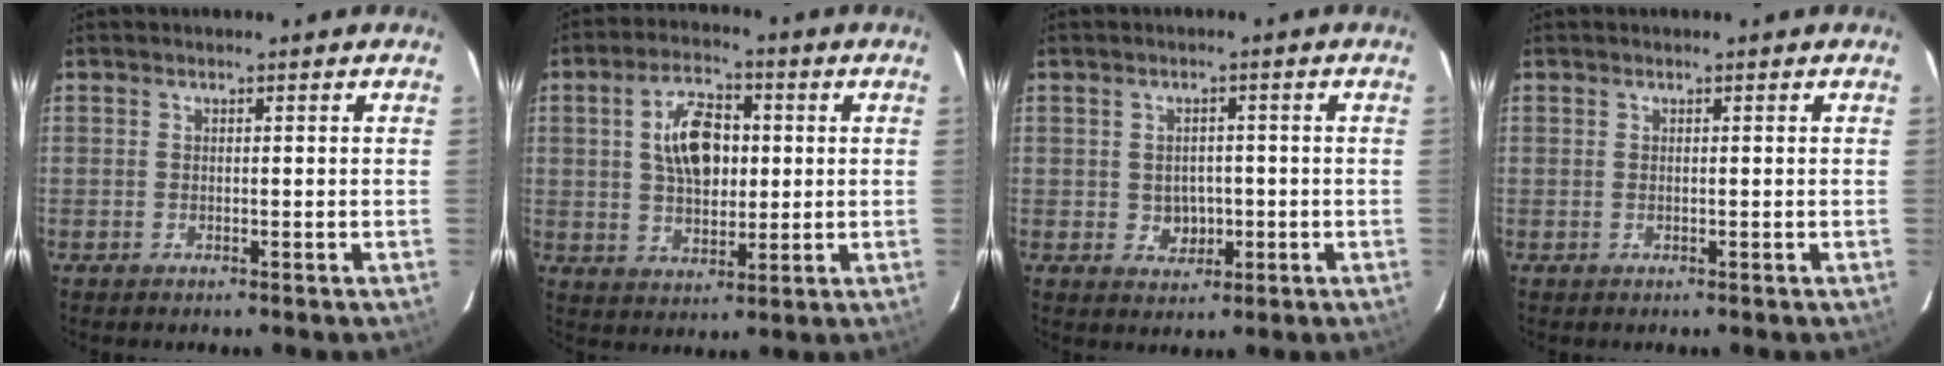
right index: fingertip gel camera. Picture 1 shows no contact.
{"total": 10.3, "force": [1.7, 6.0, 8.2], "torque": [-0.144, 0.018, 0.035]}
{"total": 4.0, "force": [-0.6, 3.6, 1.7], "torque": [-0.033, 0.007, 0.002]}
{"total": 0.0}